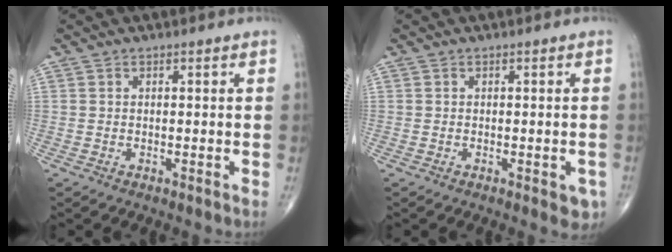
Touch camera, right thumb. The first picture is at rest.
{"total": 2.9, "force": [-1.2, 1.4, 2.3], "torque": [-0.009, 0.001, -0.013]}